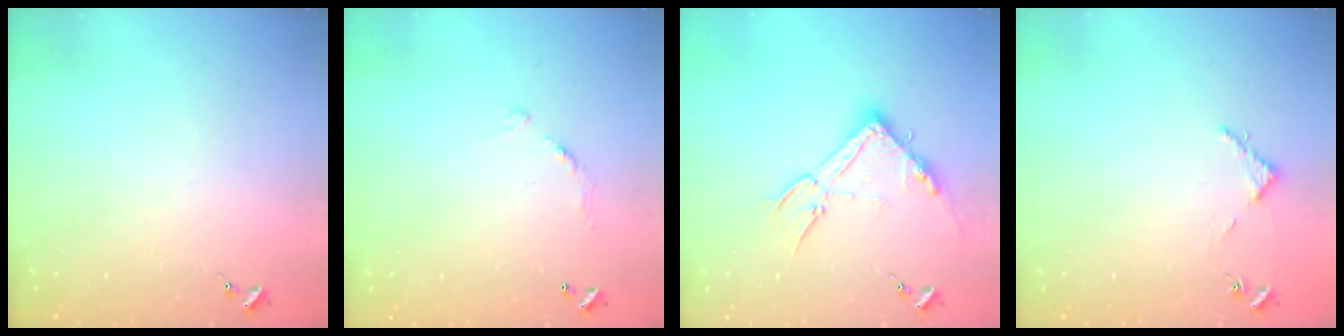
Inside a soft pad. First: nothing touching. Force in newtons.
{"total": 6.0, "press": 6.0, "slide": 0.4}
{"total": 16.1, "press": 16.1, "slide": 0.6}
{"total": 2.8, "press": 2.8, "slide": 0.3}